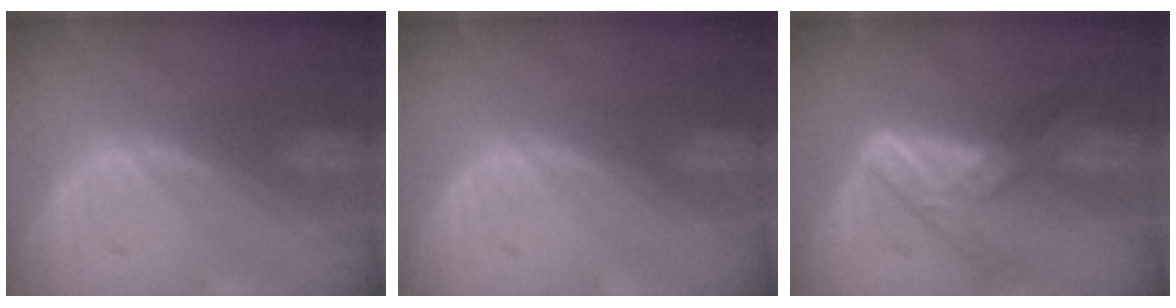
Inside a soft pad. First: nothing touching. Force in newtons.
{"total": 0.0}
{"total": 7.2, "press": 6.2, "slide": 3.8}